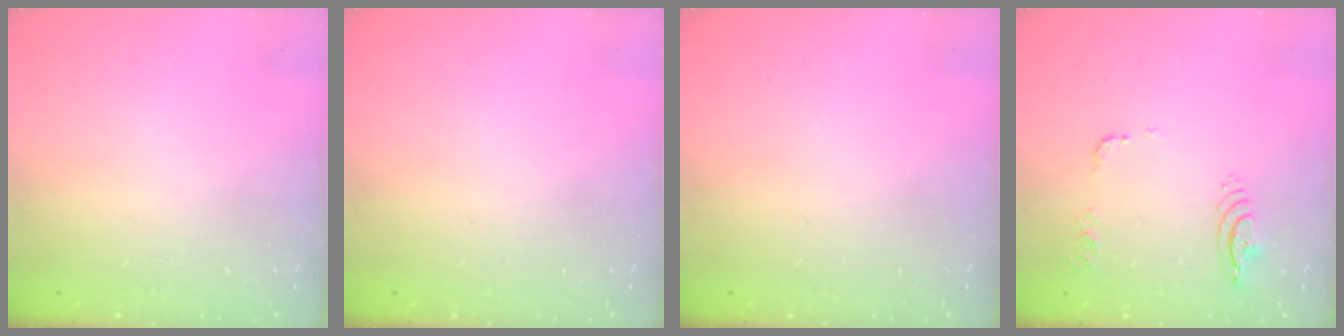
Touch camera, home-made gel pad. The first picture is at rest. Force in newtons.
{"total": 0.0}
{"total": 0.0}
{"total": 9.4, "press": 9.4, "slide": 1.1}